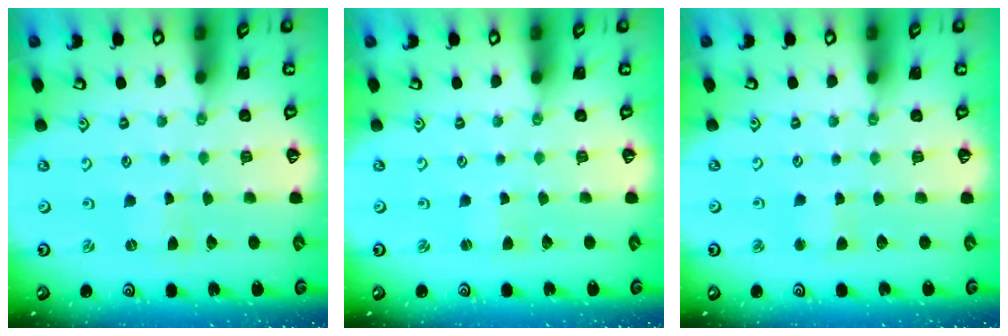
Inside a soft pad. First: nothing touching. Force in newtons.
{"total": 1.2, "press": 1.2, "slide": 0.2}
{"total": 2.9, "press": 2.9, "slide": 0.3}